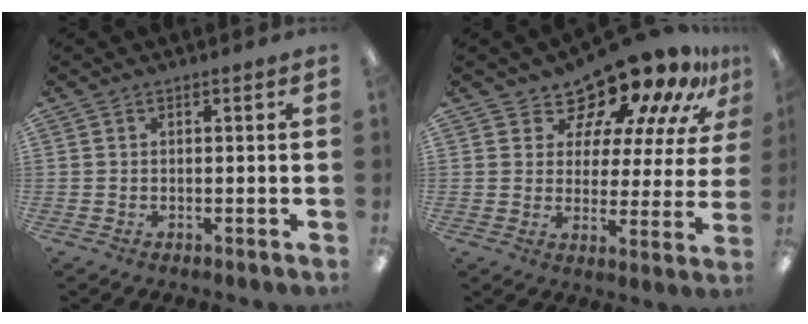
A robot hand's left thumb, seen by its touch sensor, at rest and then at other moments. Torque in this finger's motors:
{"motor_torque": [0.34, 0.34, -0.18, 0.00, 0.01]}